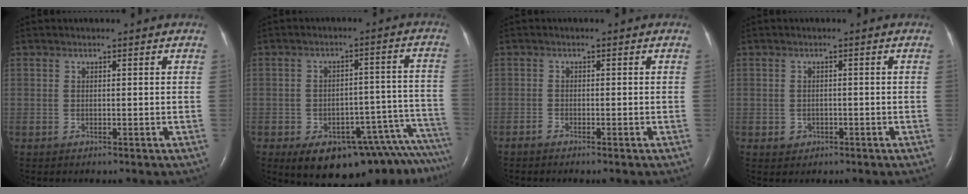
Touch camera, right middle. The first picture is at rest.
{"total": 15.5, "force": [-11.7, 5.2, 8.8], "torque": [-0.047, 0.040, -0.148]}
{"total": 1.1, "force": [-1.0, 0.0, 0.5], "torque": [-0.017, -0.001, -0.019]}
{"total": 1.5, "force": [-0.6, 1.4, 0.3], "torque": [-0.004, 0.005, -0.006]}